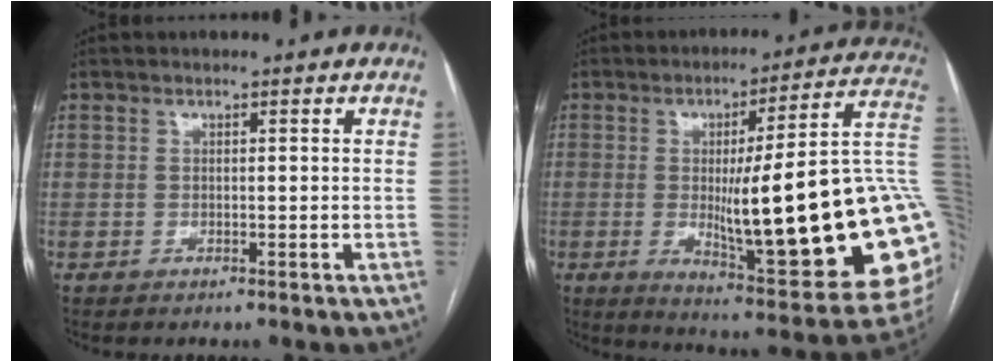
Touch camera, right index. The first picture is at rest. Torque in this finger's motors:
{"motor_torque": [2.14, 0.00, 1.06, 0.21]}